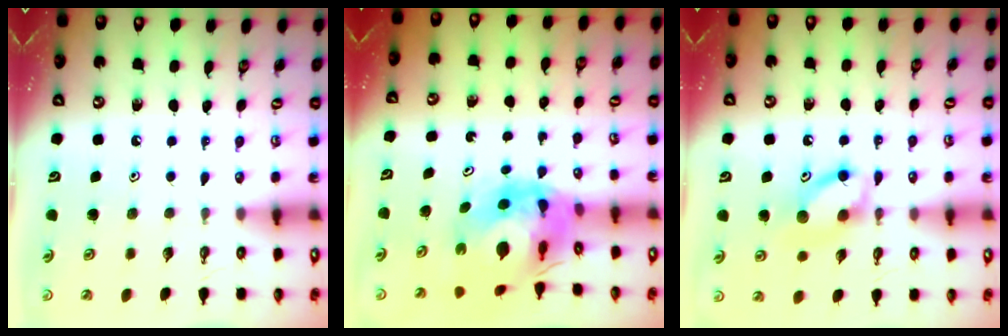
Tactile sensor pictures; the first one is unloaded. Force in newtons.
{"total": 10.9, "press": 10.8, "slide": 1.4}
{"total": 9.1, "press": 9.1, "slide": 1.2}